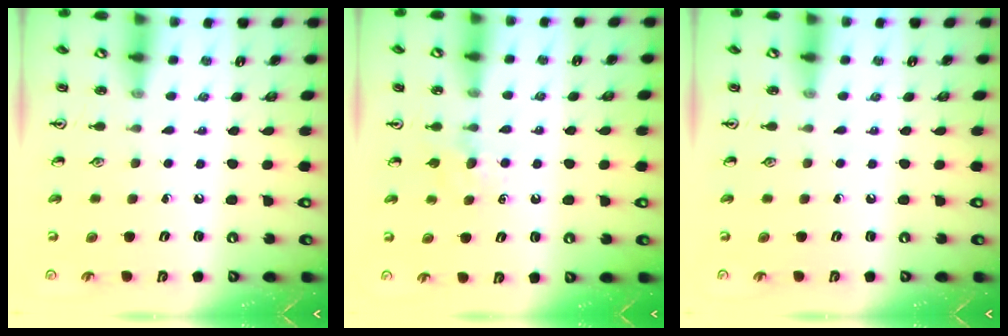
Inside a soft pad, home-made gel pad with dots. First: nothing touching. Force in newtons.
{"total": 4.4, "press": 4.4, "slide": 0.6}
{"total": 0.0}